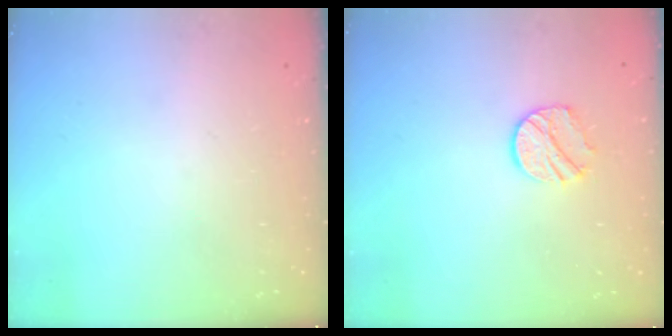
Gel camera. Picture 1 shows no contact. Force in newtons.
{"total": 8.7, "press": 8.7, "slide": 0.2}